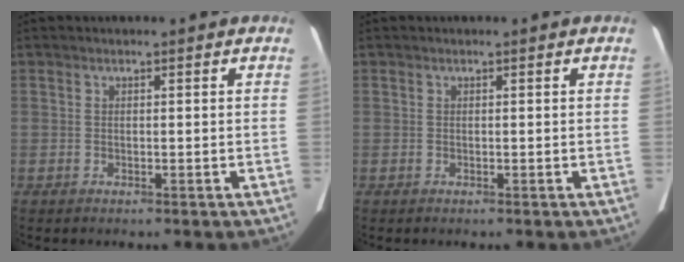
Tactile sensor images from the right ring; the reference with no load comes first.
{"total": 0.0}